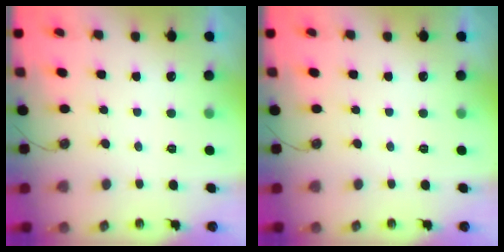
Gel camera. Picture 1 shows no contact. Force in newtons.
{"total": 0.0}